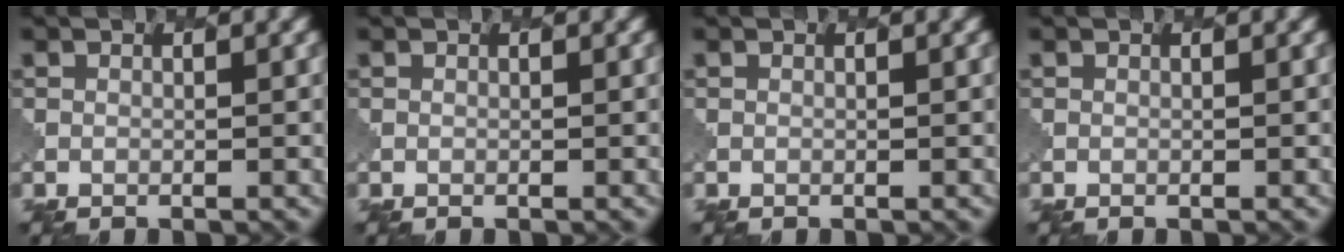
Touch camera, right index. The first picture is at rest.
{"total": 0.0}
{"total": 0.0}
{"total": 0.0}